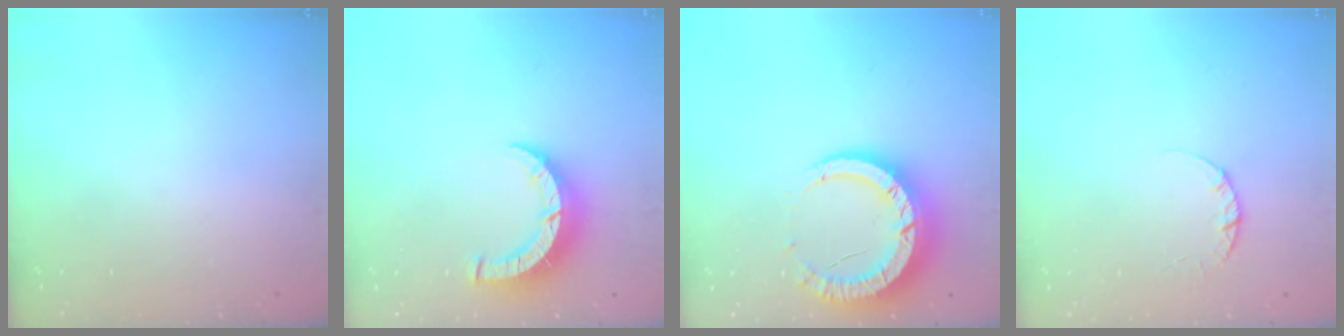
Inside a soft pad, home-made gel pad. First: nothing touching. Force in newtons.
{"total": 8.6, "press": 8.6, "slide": 0.5}
{"total": 14.1, "press": 14.1, "slide": 1.2}
{"total": 2.4, "press": 2.3, "slide": 0.3}